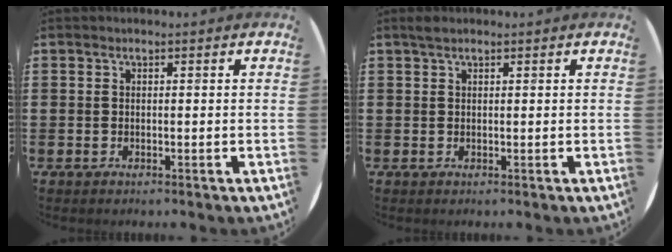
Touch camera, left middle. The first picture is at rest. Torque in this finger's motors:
{"motor_torque": [0.39, -0.39, 0.01, 0.00]}